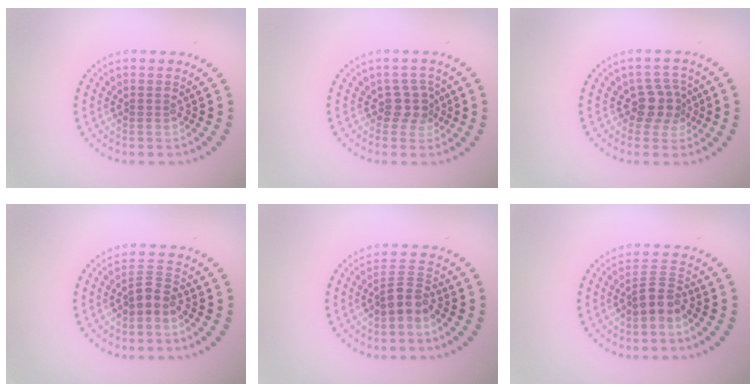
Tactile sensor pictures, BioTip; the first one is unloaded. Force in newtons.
{"total": 1.9, "press": 1.6, "slide": 1.1}
{"total": 2.7, "press": 2.2, "slide": 1.6}
{"total": 2.1, "press": 1.7, "slide": 1.2}
{"total": 2.7, "press": 2.2, "slide": 1.5}
{"total": 2.7, "press": 2.2, "slide": 1.5}